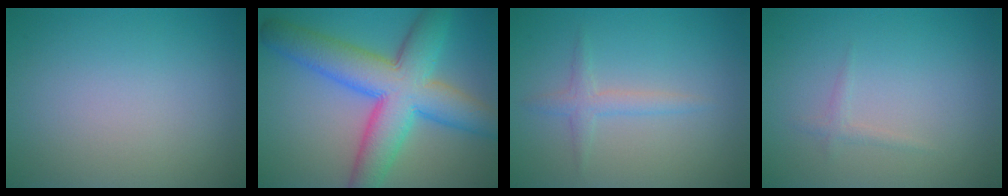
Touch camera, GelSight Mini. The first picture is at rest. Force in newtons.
{"total": 10.2, "press": 10.2, "slide": 0.3}
{"total": 1.7, "press": 1.7, "slide": 0.0}
{"total": 0.8, "press": 0.8, "slide": 0.0}